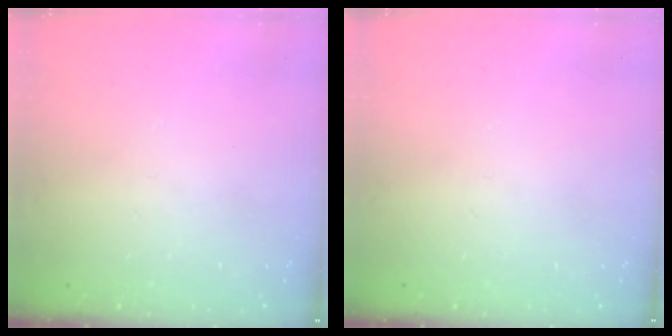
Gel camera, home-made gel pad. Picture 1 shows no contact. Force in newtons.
{"total": 0.0}